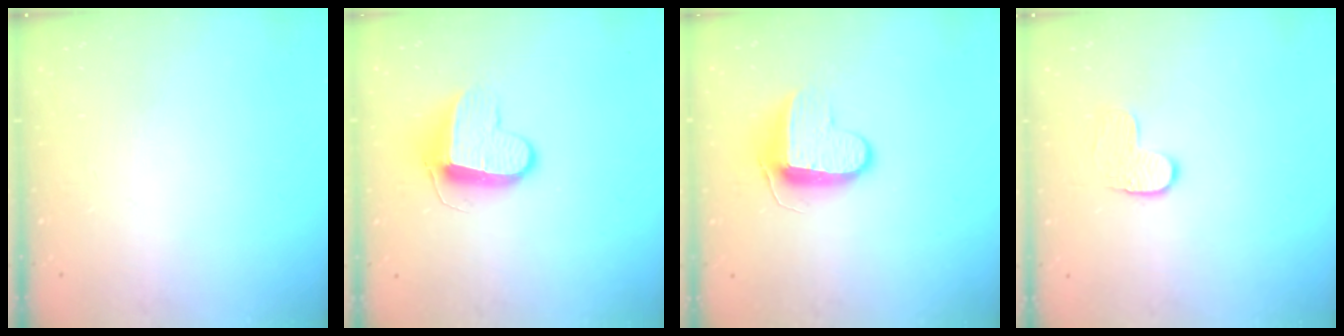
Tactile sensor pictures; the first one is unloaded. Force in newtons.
{"total": 9.9, "press": 9.9, "slide": 0.1}
{"total": 9.6, "press": 9.6, "slide": 0.9}
{"total": 6.3, "press": 6.3, "slide": 0.4}